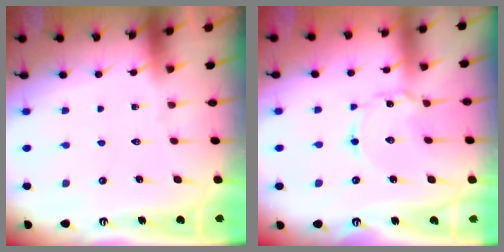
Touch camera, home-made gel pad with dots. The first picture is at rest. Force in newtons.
{"total": 2.2, "press": 2.2, "slide": 0.3}